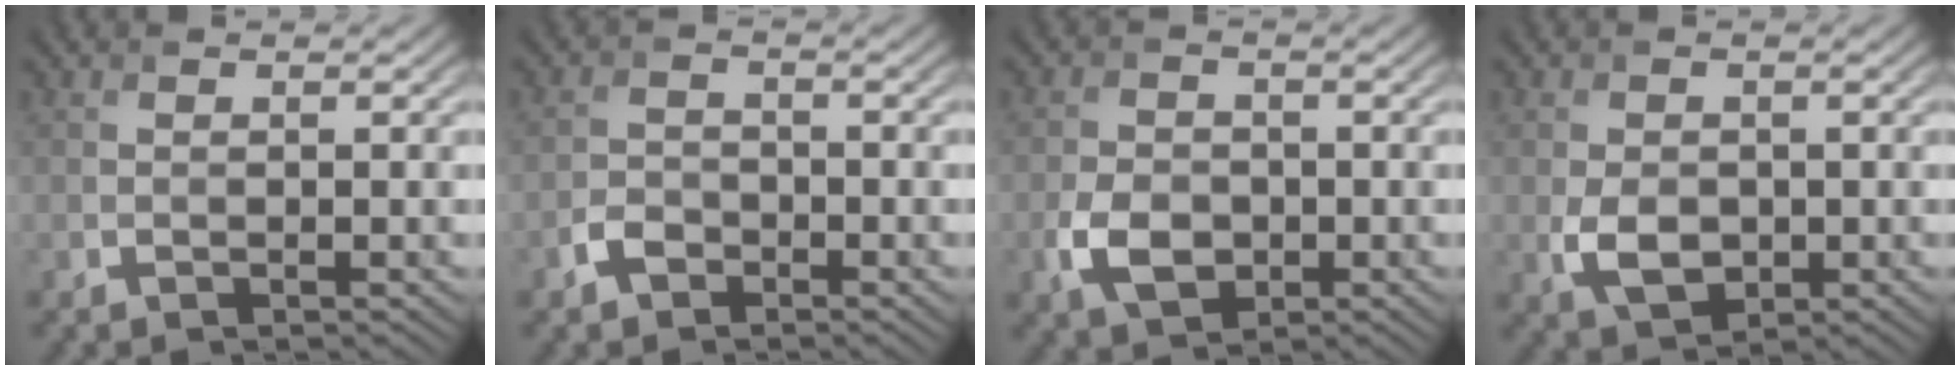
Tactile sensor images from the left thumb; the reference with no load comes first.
{"total": 2.6, "force": [-1.7, 1.7, 1.0], "torque": [-0.021, 0.003, -0.041]}
{"total": 5.0, "force": [-1.6, 3.6, 3.1], "torque": [-0.067, -0.009, -0.034]}
{"total": 4.1, "force": [-0.6, 2.9, 2.8], "torque": [-0.062, -0.012, -0.010]}